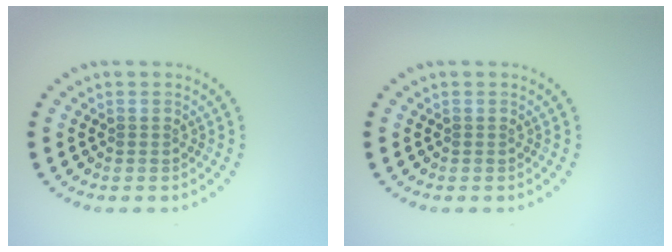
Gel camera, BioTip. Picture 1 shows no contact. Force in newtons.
{"total": 0.0}